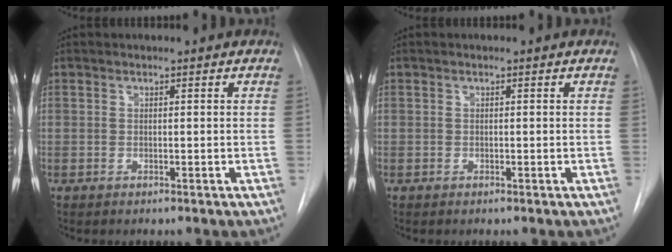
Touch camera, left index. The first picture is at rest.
{"total": 0.0}